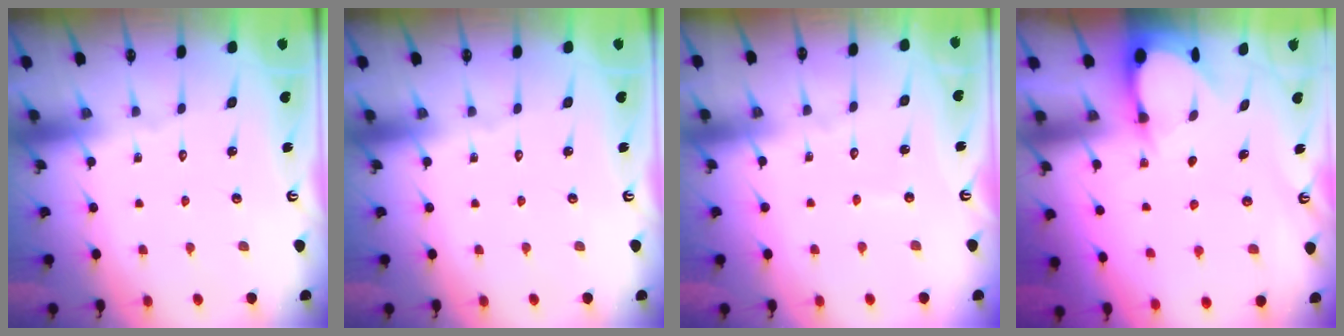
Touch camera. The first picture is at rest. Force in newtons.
{"total": 0.0}
{"total": 2.5, "press": 2.5, "slide": 0.2}
{"total": 3.5, "press": 3.5, "slide": 0.4}